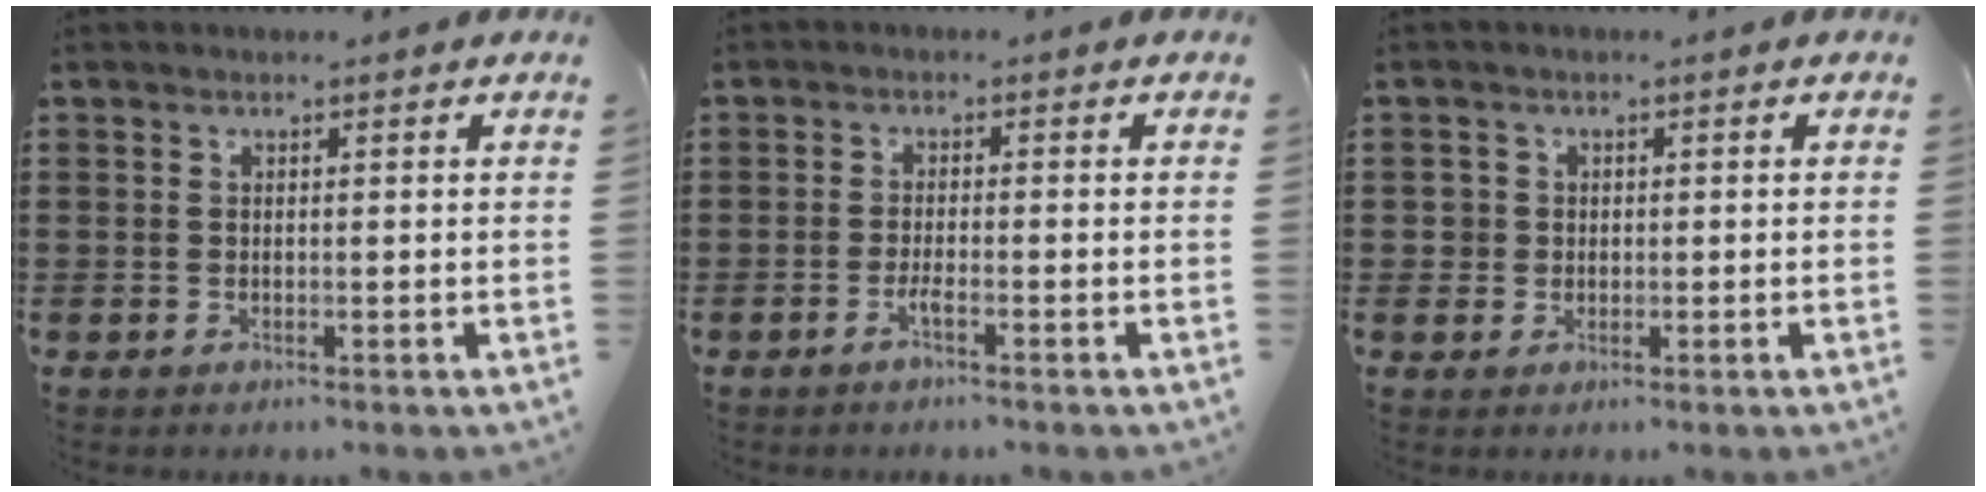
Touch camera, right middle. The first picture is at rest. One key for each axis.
{"total": 1.8, "fx": -1.0, "fy": 0.1, "fz": 1.5, "tx": -0.028, "ty": 0.000, "tz": -0.018}
{"total": 2.1, "fx": 0.1, "fy": 2.1, "fz": 0.3, "tx": -0.015, "ty": 0.009, "tz": -0.002}